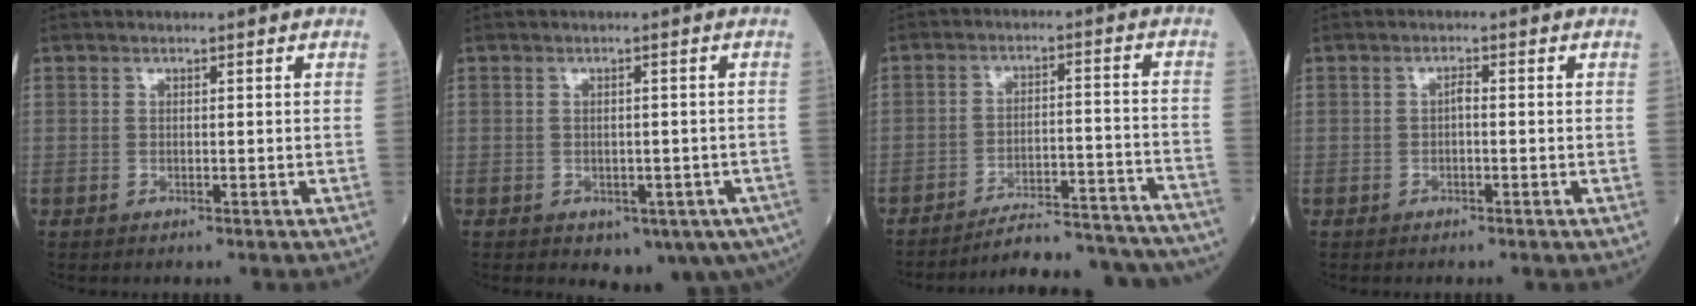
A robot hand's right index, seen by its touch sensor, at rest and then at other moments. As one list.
[{"total": 7.5, "force": [-4.2, 4.2, 4.5], "torque": [-0.030, 0.002, -0.051]}, {"total": 19.8, "force": [-19.2, 1.6, 4.5], "torque": [-0.040, 0.009, -0.250]}, {"total": 1.0, "force": [-0.1, 0.3, 0.9], "torque": [-0.016, 0.003, -0.004]}]